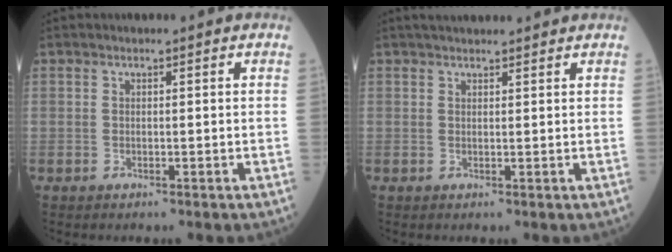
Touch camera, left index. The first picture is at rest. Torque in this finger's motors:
{"motor_torque": [-0.29, -0.62, 0.15, 0.04]}